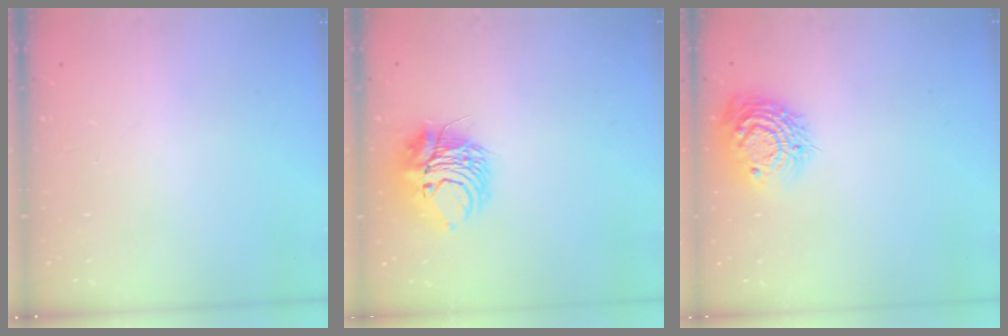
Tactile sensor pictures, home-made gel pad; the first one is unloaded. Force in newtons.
{"total": 9.8, "press": 9.8, "slide": 0.6}
{"total": 13.2, "press": 13.2, "slide": 0.8}